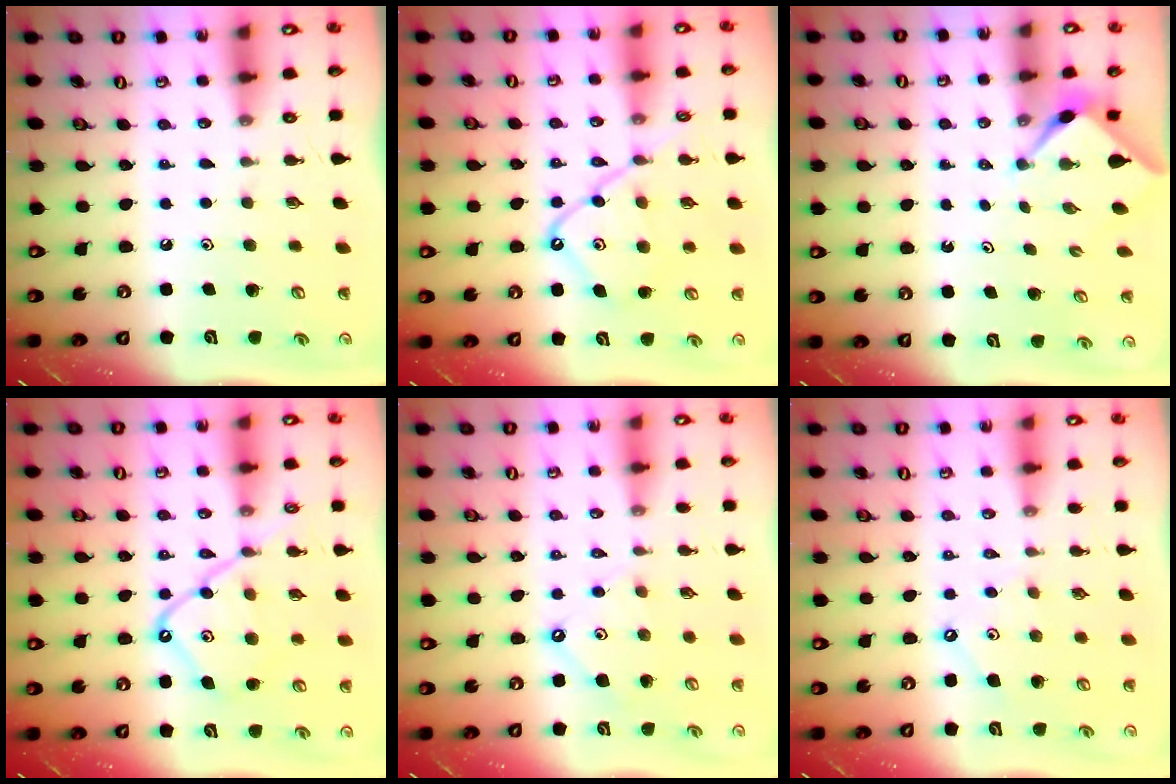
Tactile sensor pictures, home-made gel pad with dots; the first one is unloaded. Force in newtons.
{"total": 14.0, "press": 14.0, "slide": 1.4}
{"total": 2.5, "press": 2.5, "slide": 0.3}
{"total": 14.5, "press": 14.5, "slide": 1.0}
{"total": 5.1, "press": 5.1, "slide": 0.6}
{"total": 3.9, "press": 3.9, "slide": 0.4}